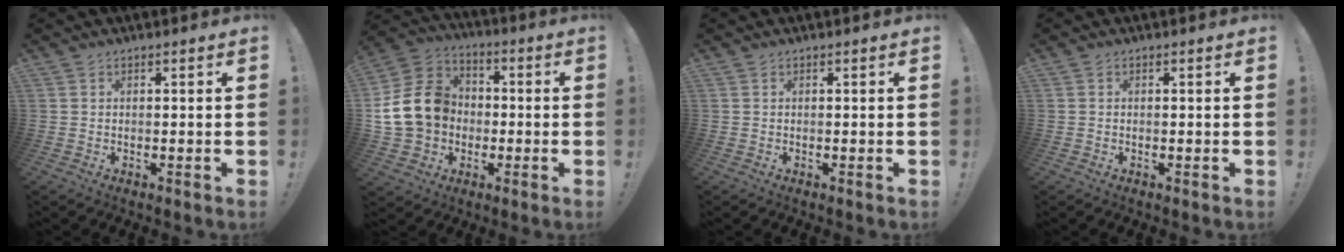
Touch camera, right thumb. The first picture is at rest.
{"total": 17.6, "force": [0.1, 14.7, 9.5], "torque": [-0.166, 0.021, 0.016]}
{"total": 0.0}
{"total": 0.0}